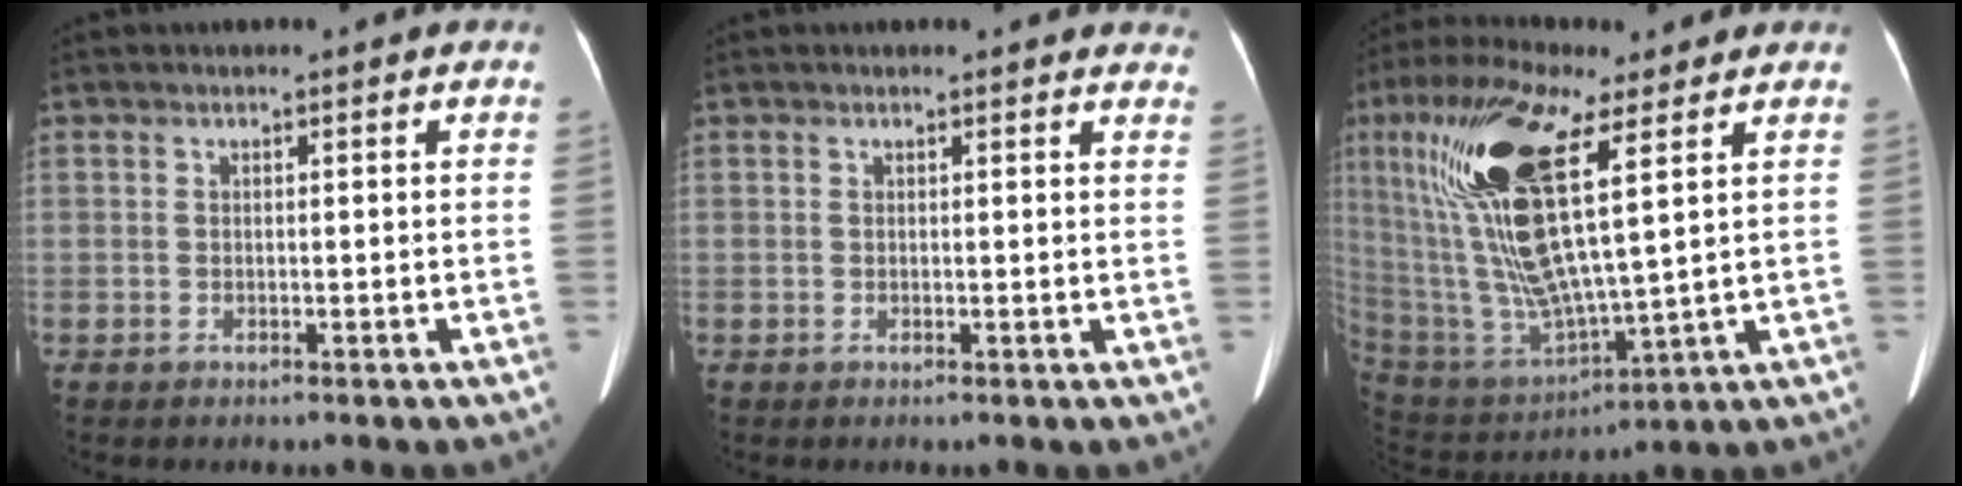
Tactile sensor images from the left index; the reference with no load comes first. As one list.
[{"total": 5.8, "force": [5.5, 1.7, 1.3], "torque": [0.007, -0.004, 0.032]}, {"total": 20.3, "force": [7.1, 4.2, 18.6], "torque": [-0.406, -0.005, 0.133]}]